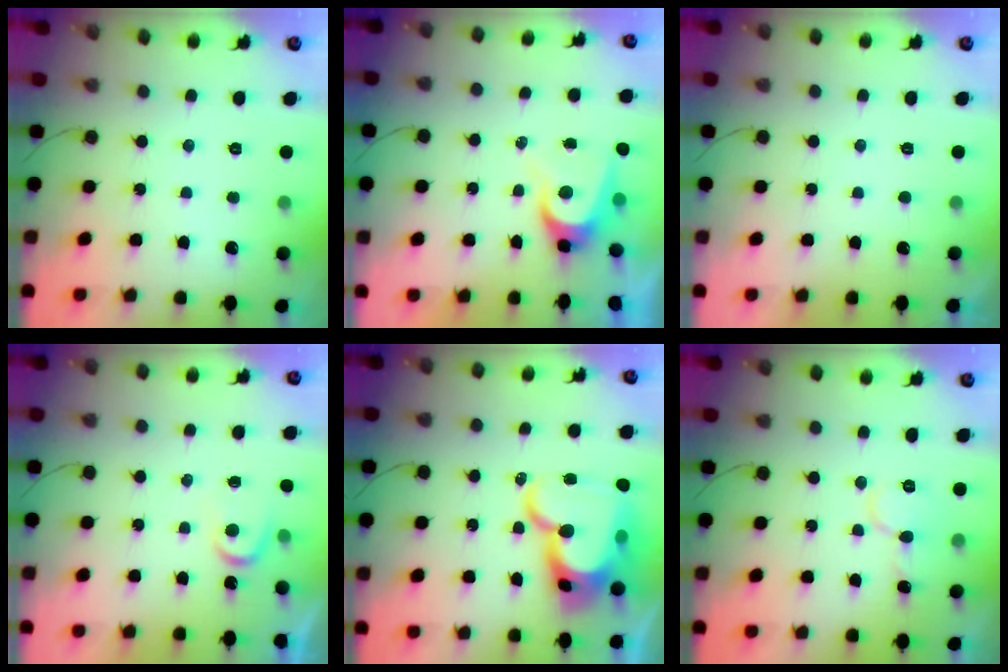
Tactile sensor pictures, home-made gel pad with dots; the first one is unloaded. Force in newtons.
{"total": 6.3, "press": 6.3, "slide": 0.5}
{"total": 1.0, "press": 1.0, "slide": 0.2}
{"total": 3.7, "press": 3.7, "slide": 0.4}
{"total": 23.0, "press": 22.8, "slide": 2.3}
{"total": 7.6, "press": 7.6, "slide": 0.8}